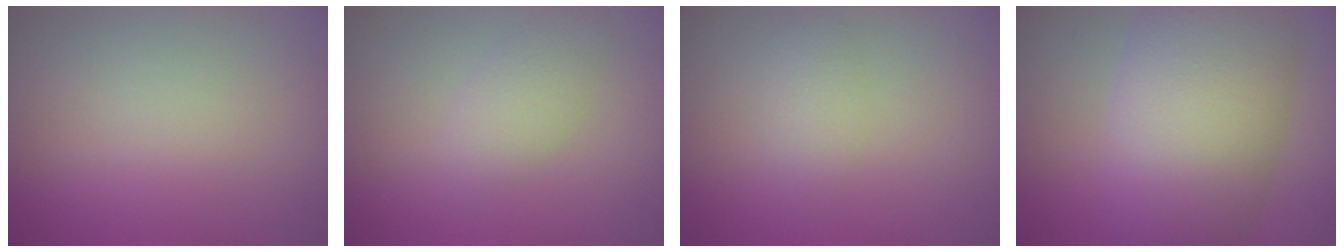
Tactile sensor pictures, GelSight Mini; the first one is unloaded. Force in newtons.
{"total": 2.4, "press": 2.4, "slide": 0.1}
{"total": 2.1, "press": 2.1, "slide": 0.1}
{"total": 12.2, "press": 12.1, "slide": 0.4}